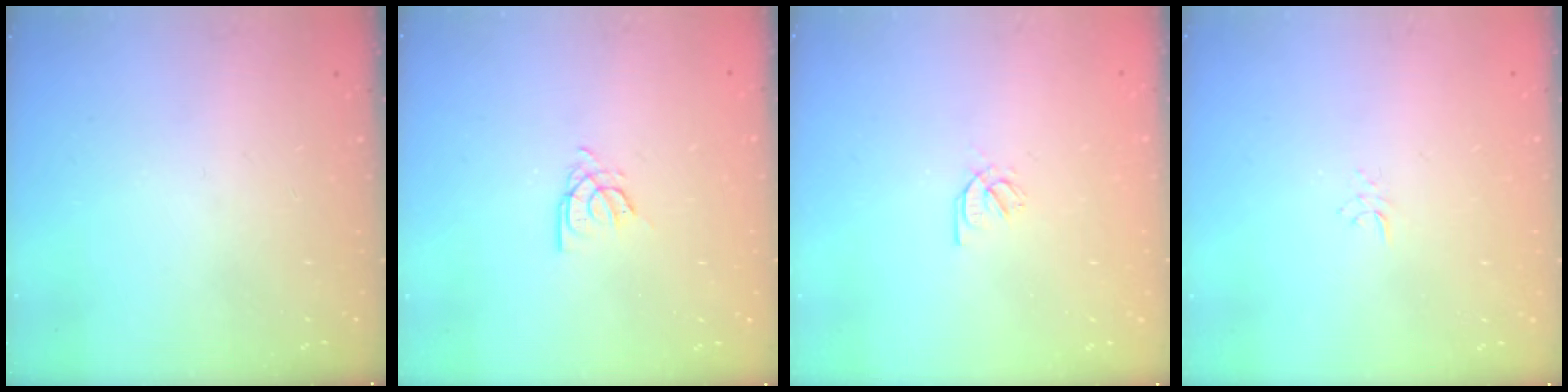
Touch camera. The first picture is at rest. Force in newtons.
{"total": 4.0, "press": 4.0, "slide": 0.1}
{"total": 2.2, "press": 2.2, "slide": 0.0}
{"total": 2.9, "press": 2.9, "slide": 0.3}